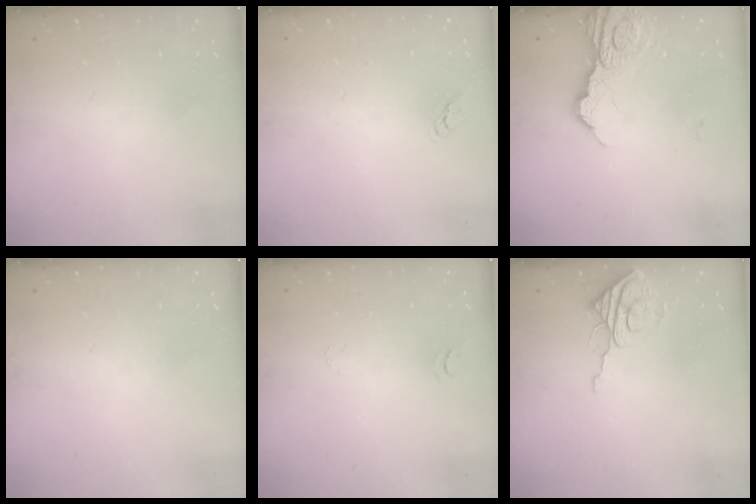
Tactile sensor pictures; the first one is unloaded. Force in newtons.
{"total": 2.7, "press": 2.7, "slide": 0.1}
{"total": 11.2, "press": 11.1, "slide": 1.2}
{"total": 0.0}
{"total": 4.1, "press": 4.1, "slide": 0.3}
{"total": 8.3, "press": 8.3, "slide": 0.7}